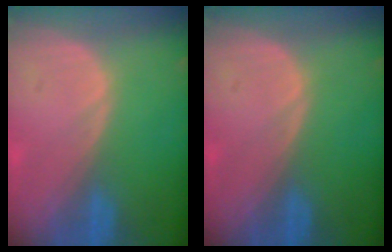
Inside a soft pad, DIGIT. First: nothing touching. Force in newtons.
{"total": 0.0}